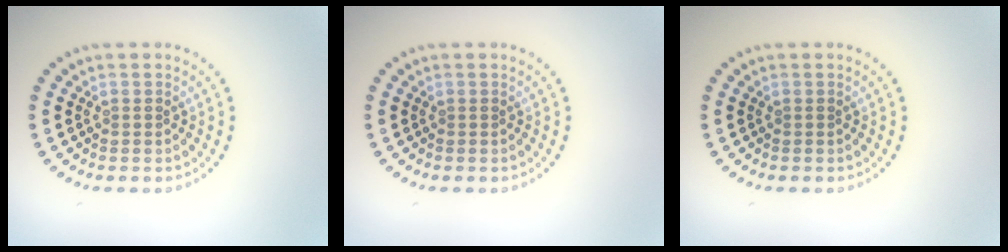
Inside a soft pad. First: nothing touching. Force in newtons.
{"total": 0.0}
{"total": 0.0}